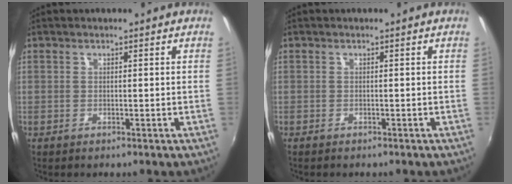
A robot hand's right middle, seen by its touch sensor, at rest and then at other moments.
{"total": 1.1, "force": [-0.9, 0.4, 0.3], "torque": [-0.010, -0.003, -0.015]}